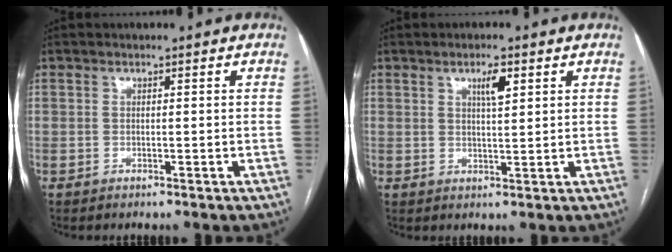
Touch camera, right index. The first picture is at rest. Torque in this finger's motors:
{"motor_torque": [0.55, 0.56, 0.04, 0.04]}